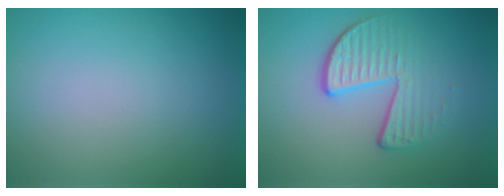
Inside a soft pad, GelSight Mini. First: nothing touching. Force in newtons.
{"total": 4.0, "press": 2.7, "slide": 2.9}